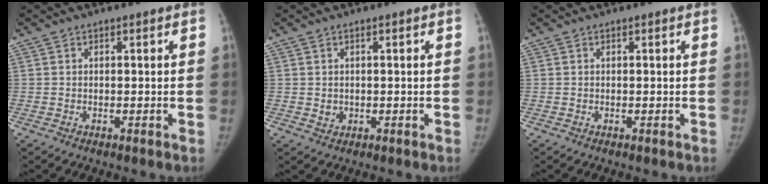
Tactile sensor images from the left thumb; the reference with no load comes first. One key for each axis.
{"total": 1.5, "fx": 0.0, "fy": 1.3, "fz": 0.8, "tx": -0.007, "ty": 0.000, "tz": 0.006}
{"total": 0.0}